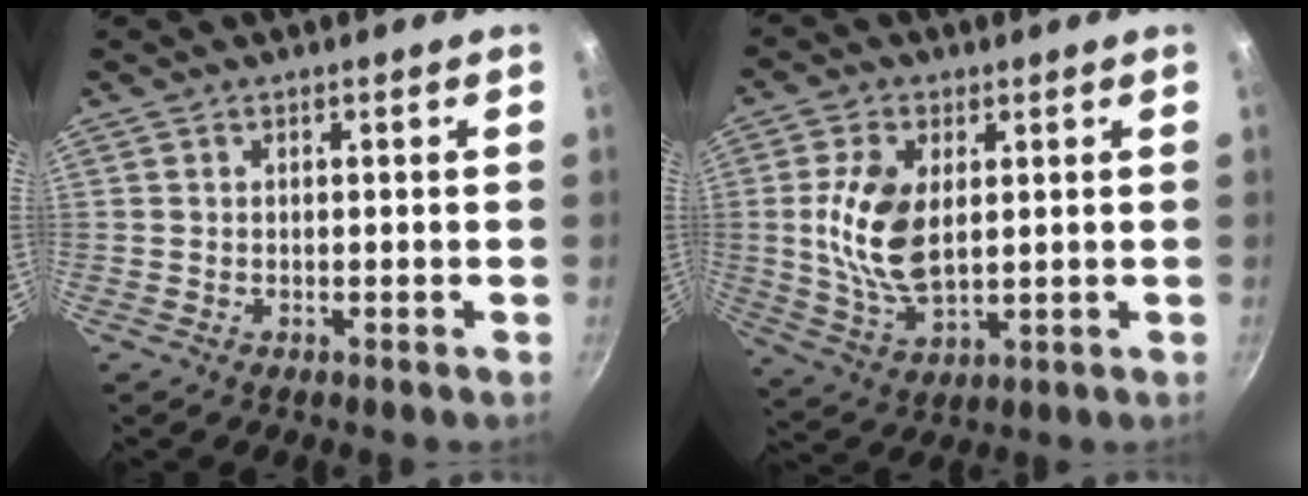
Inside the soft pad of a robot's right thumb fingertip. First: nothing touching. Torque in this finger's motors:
{"motor_torque": [-0.44, 1.04, 1.13, 0.22, 0.17]}